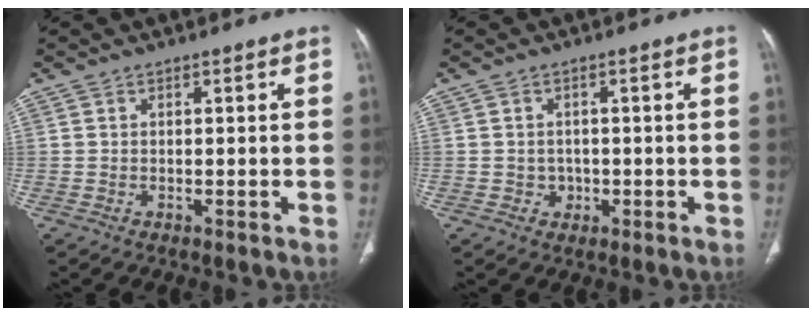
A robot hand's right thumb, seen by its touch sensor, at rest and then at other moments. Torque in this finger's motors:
{"motor_torque": [-0.26, 0.04, 0.15, 0.31, 0.10]}